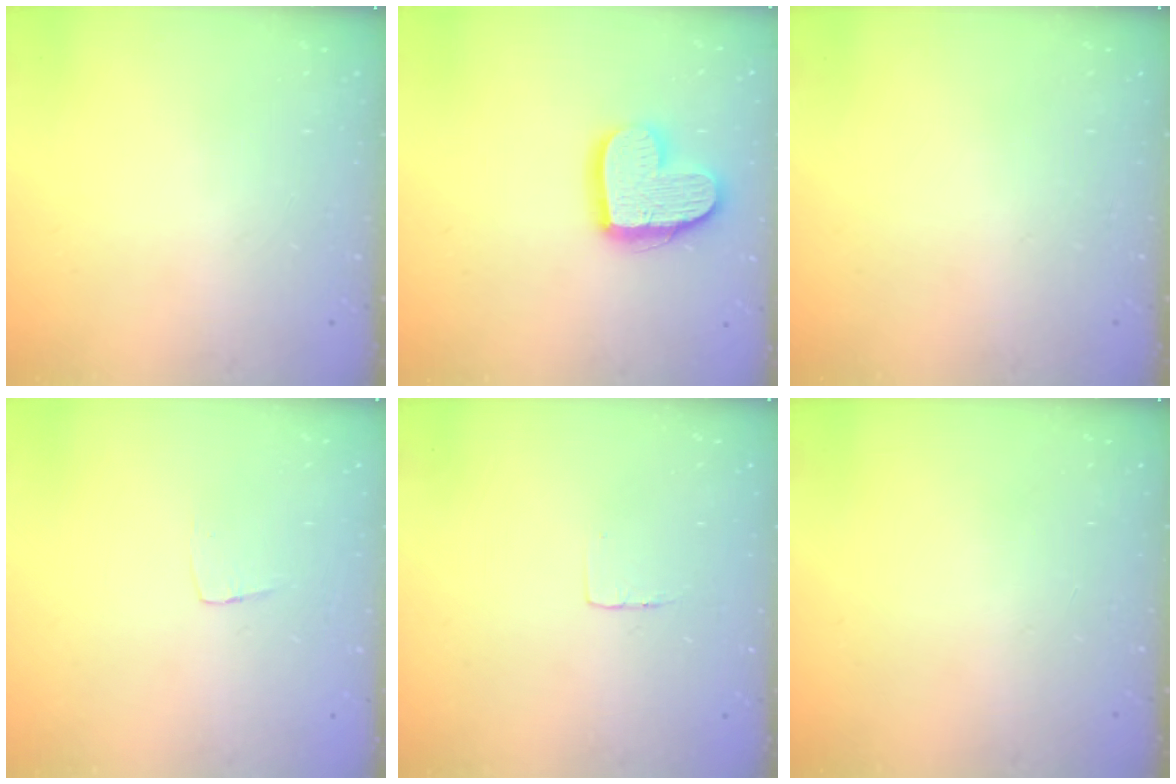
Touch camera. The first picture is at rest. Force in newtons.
{"total": 14.9, "press": 14.8, "slide": 1.1}
{"total": 0.0}
{"total": 3.3, "press": 3.3, "slide": 0.2}
{"total": 3.0, "press": 3.0, "slide": 0.1}
{"total": 0.0}